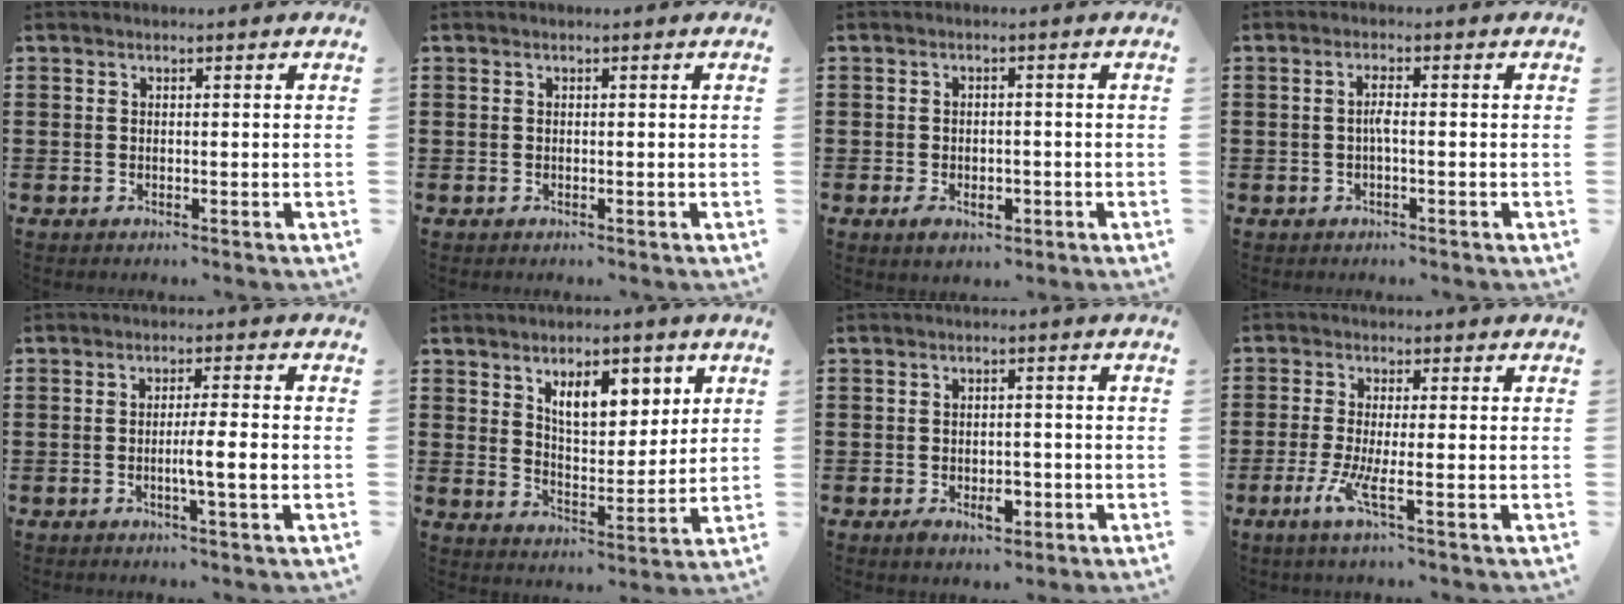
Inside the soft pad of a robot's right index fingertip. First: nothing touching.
{"total": 0.0}
{"total": 2.6, "force": [-1.1, 1.5, 1.7], "torque": [-0.033, 0.000, -0.021]}
{"total": 2.0, "force": [-0.4, 0.2, 2.0], "torque": [-0.040, 0.000, -0.008]}
{"total": 4.4, "force": [-0.9, 0.0, 4.3], "torque": [-0.073, -0.006, -0.018]}
{"total": 8.1, "force": [4.3, 3.7, 5.8], "torque": [-0.096, -0.002, 0.069]}
{"total": 3.8, "force": [-1.6, 2.0, 2.8], "torque": [-0.047, 0.003, -0.026]}
{"total": 4.9, "force": [-1.7, 0.3, 4.6], "torque": [-0.105, -0.020, -0.037]}